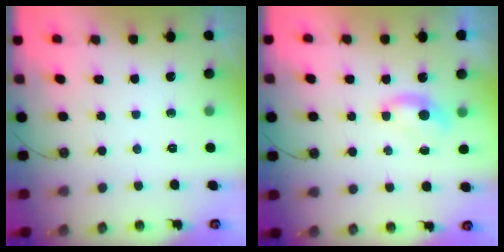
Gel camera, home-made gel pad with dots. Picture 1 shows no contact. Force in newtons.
{"total": 0.6, "press": 0.4, "slide": 0.4}